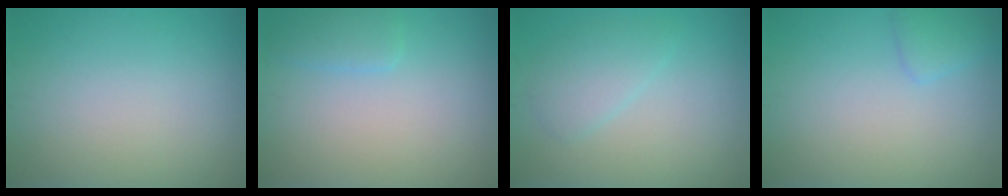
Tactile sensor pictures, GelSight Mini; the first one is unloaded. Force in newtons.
{"total": 1.6, "press": 1.5, "slide": 0.2}
{"total": 2.3, "press": 2.3, "slide": 0.2}
{"total": 1.4, "press": 1.4, "slide": 0.1}